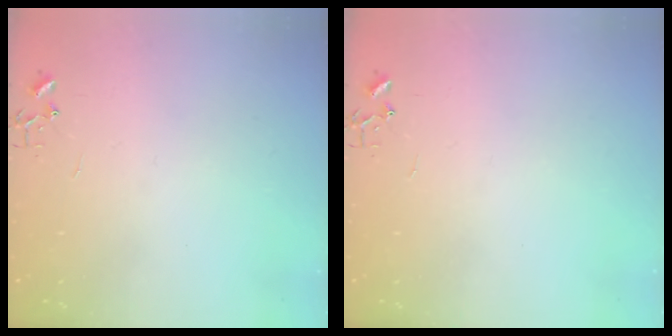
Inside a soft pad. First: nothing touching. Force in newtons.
{"total": 0.0}